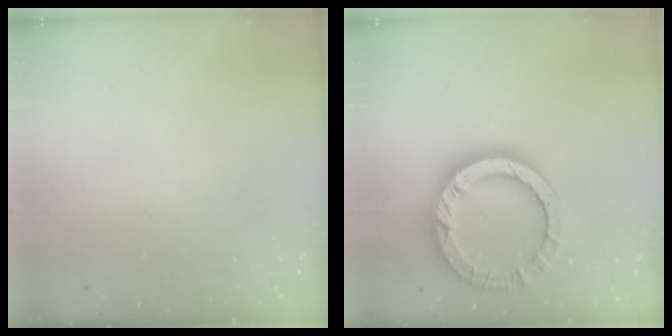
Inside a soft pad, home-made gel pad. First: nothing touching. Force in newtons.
{"total": 13.7, "press": 13.6, "slide": 1.4}